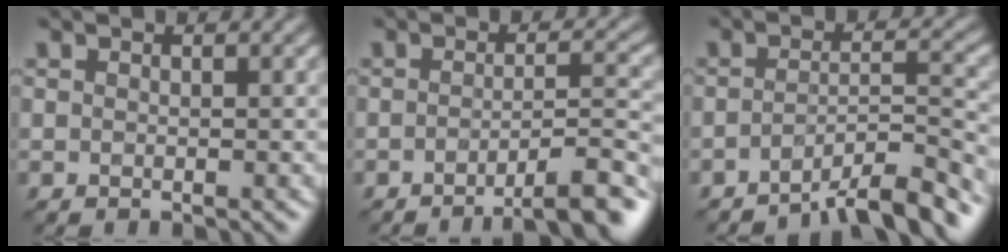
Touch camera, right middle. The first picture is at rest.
{"total": 5.9, "force": [-3.7, 1.2, 4.5], "torque": [-0.052, 0.014, -0.056]}
{"total": 5.5, "force": [-4.4, 1.0, 3.2], "torque": [-0.045, 0.011, -0.073]}